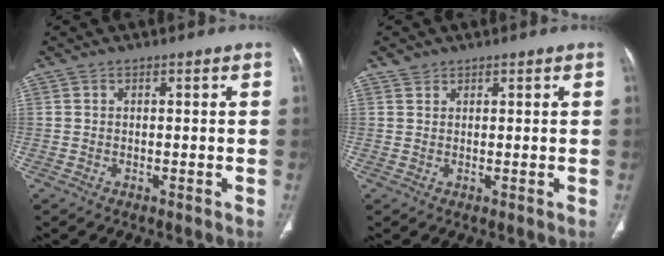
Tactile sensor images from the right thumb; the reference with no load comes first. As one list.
[{"total": 1.2, "force": [1.0, 0.7, -0.1], "torque": [0.011, 0.000, 0.015]}]